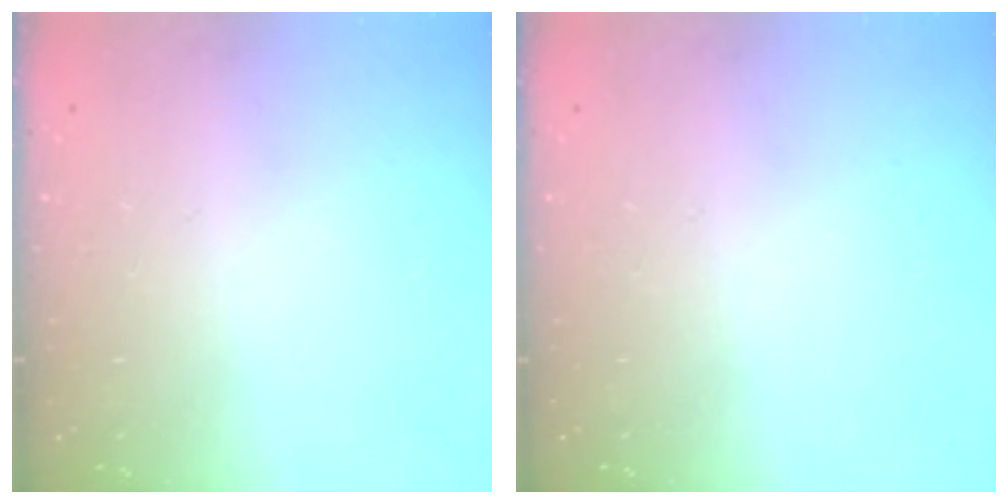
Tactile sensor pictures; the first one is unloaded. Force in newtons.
{"total": 0.0}